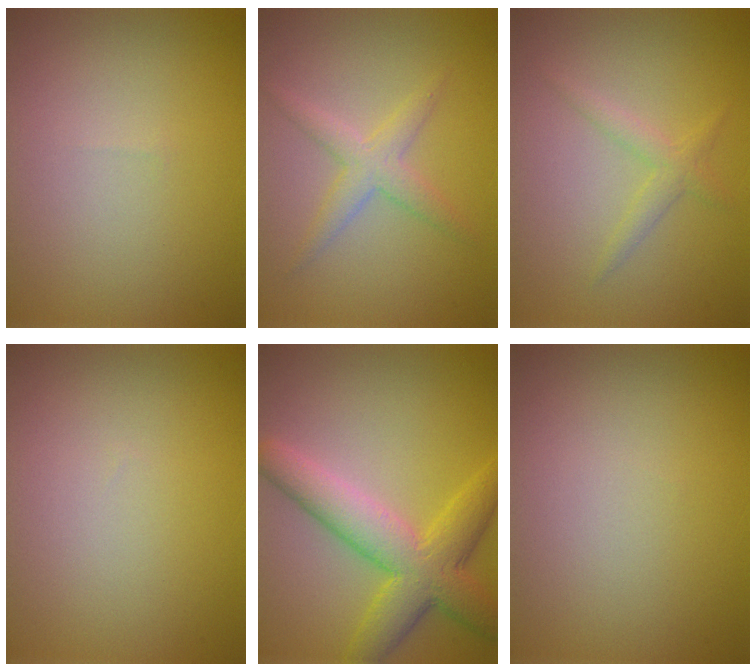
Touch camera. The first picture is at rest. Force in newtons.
{"total": 2.5, "press": 2.5, "slide": 0.0}
{"total": 1.6, "press": 1.6, "slide": 0.1}
{"total": 0.0}
{"total": 6.8, "press": 6.8, "slide": 0.1}
{"total": 0.0}